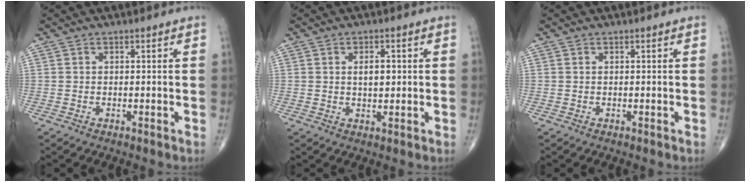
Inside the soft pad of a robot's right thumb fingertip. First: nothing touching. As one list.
[{"total": 3.5, "force": [0.6, 1.8, 2.9], "torque": [-0.039, -0.003, 0.009]}, {"total": 0.0}]